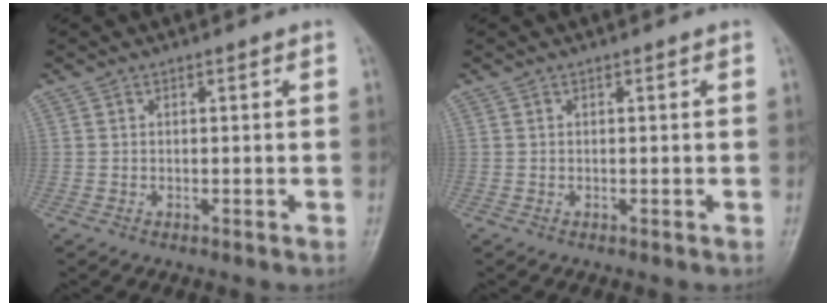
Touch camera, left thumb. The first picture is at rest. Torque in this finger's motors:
{"motor_torque": [0.01, 0.02, -0.01, -0.03, 0.00]}